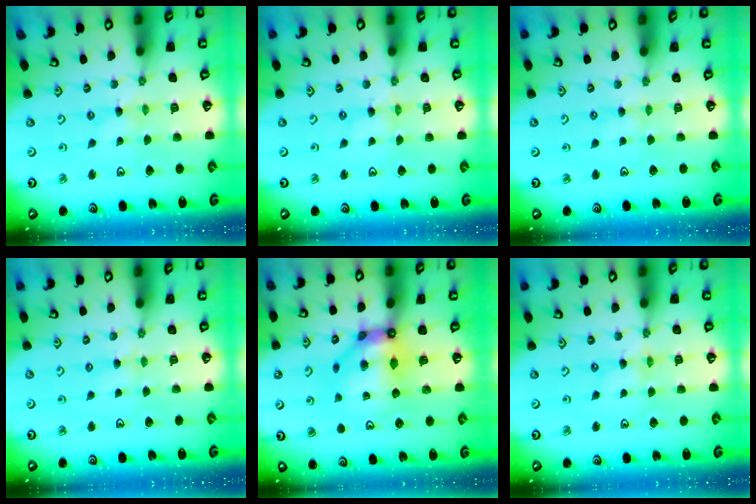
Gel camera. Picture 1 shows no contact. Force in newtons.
{"total": 0.0}
{"total": 2.2, "press": 2.2, "slide": 0.3}
{"total": 2.6, "press": 2.6, "slide": 0.4}
{"total": 9.5, "press": 9.4, "slide": 1.1}
{"total": 0.5, "press": 0.5, "slide": 0.2}